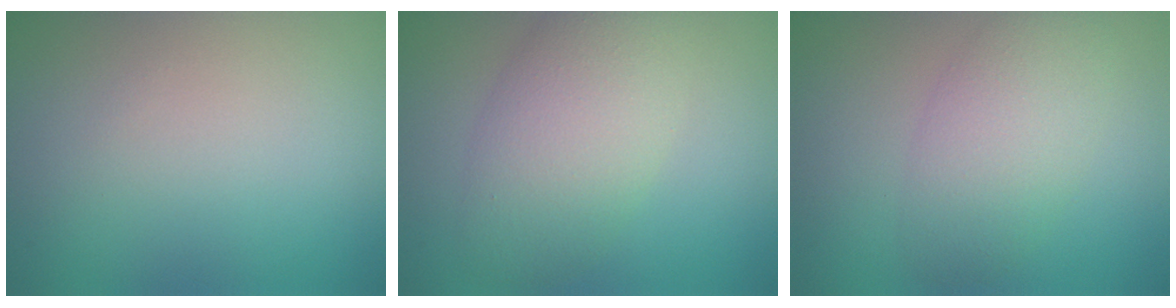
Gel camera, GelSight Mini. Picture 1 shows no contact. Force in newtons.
{"total": 6.1, "press": 6.1, "slide": 0.1}
{"total": 4.5, "press": 4.5, "slide": 0.1}